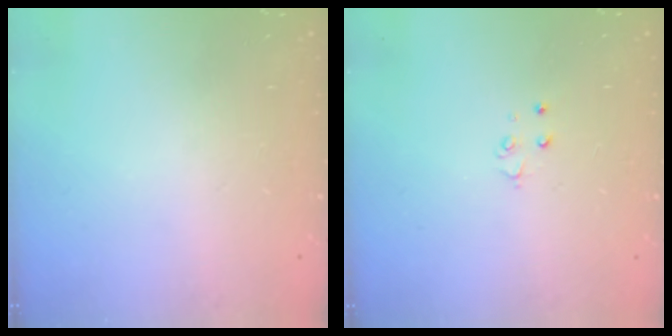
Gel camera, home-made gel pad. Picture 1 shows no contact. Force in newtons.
{"total": 2.8, "press": 2.8, "slide": 0.3}